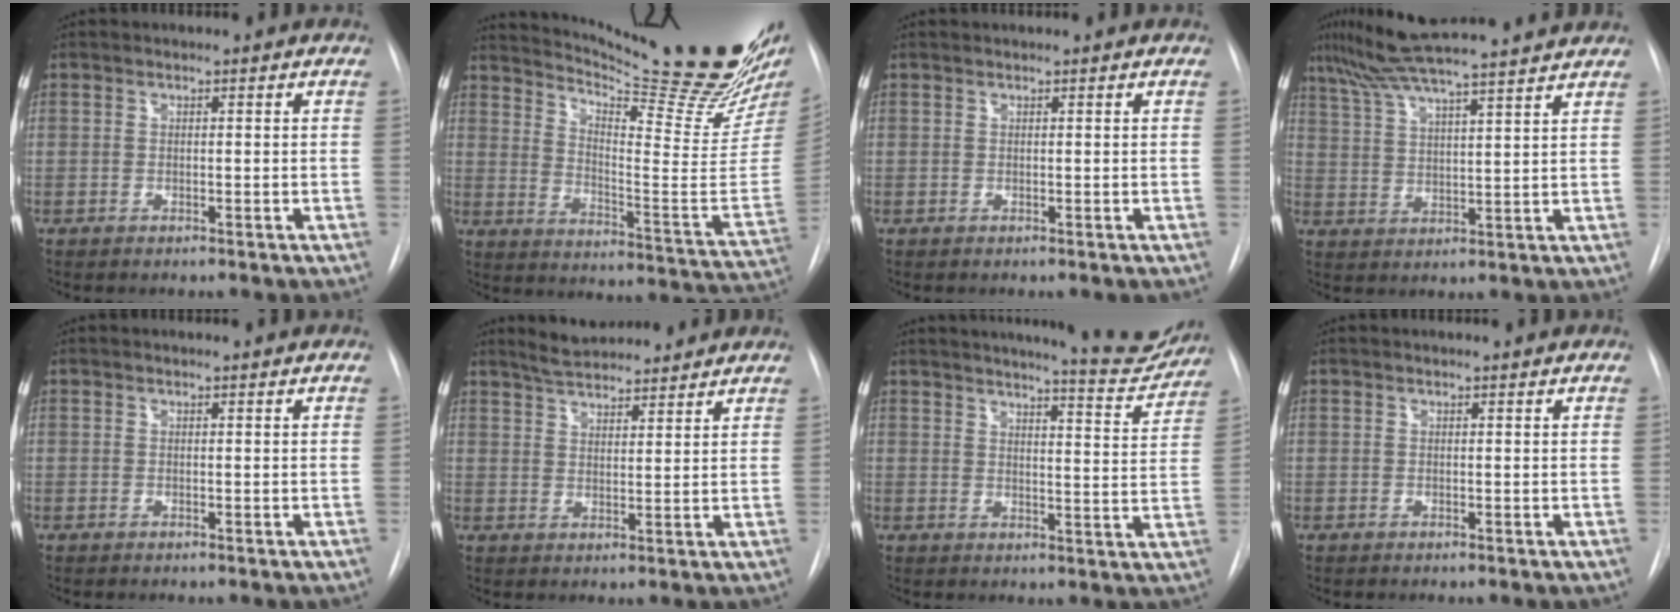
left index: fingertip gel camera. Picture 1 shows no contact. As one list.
[{"total": 26.0, "force": [22.4, 0.6, 13.2], "torque": [-0.208, -0.123, 0.295]}, {"total": 0.0}, {"total": 16.1, "force": [14.0, -0.5, 8.0], "torque": [-0.147, 0.021, 0.210]}, {"total": 0.7, "force": [-0.6, -0.2, -0.1], "torque": [-0.002, -0.004, -0.010]}, {"total": 7.9, "force": [7.2, 1.4, 2.8], "torque": [-0.048, 0.013, 0.113]}, {"total": 11.4, "force": [10.7, 0.9, 3.6], "torque": [-0.043, -0.039, 0.119]}, {"total": 0.0}]